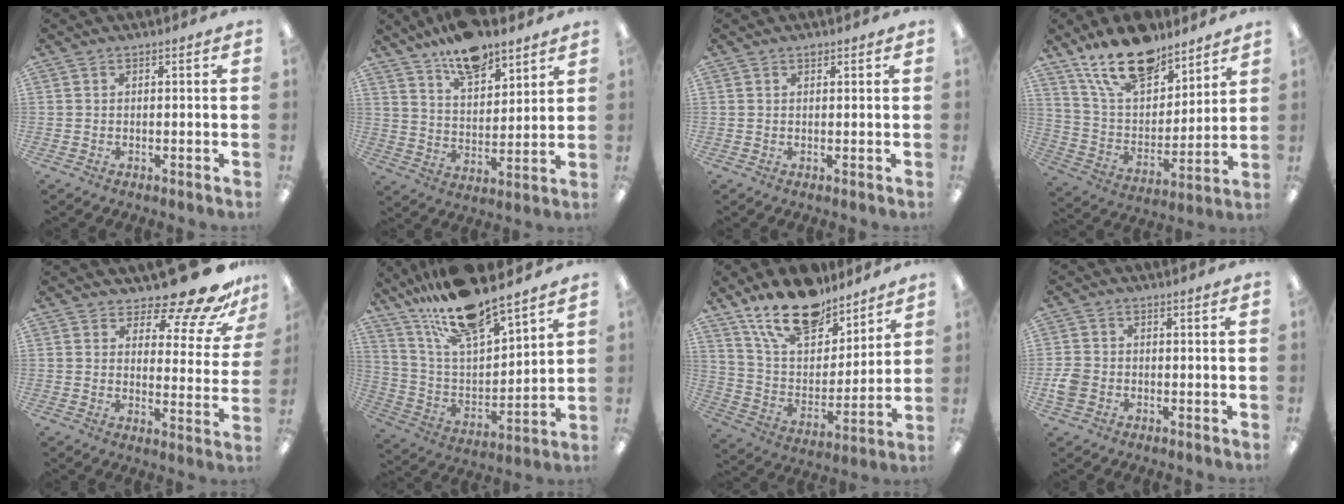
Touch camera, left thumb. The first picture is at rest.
{"total": 12.0, "force": [9.9, 4.7, 5.1], "torque": [-0.080, -0.057, 0.178]}
{"total": 0.9, "force": [0.7, 0.3, 0.4], "torque": [-0.008, 0.001, 0.013]}
{"total": 18.3, "force": [14.0, 8.2, 8.6], "torque": [-0.158, -0.077, 0.250]}
{"total": 14.9, "force": [11.7, 4.6, 8.1], "torque": [-0.112, -0.094, 0.195]}
{"total": 19.1, "force": [16.2, 4.5, 9.0], "torque": [-0.177, -0.100, 0.283]}
{"total": 18.4, "force": [14.5, 7.8, 8.2], "torque": [-0.161, -0.080, 0.261]}
{"total": 3.7, "force": [-1.1, 3.1, 1.9], "torque": [-0.035, 0.007, -0.019]}